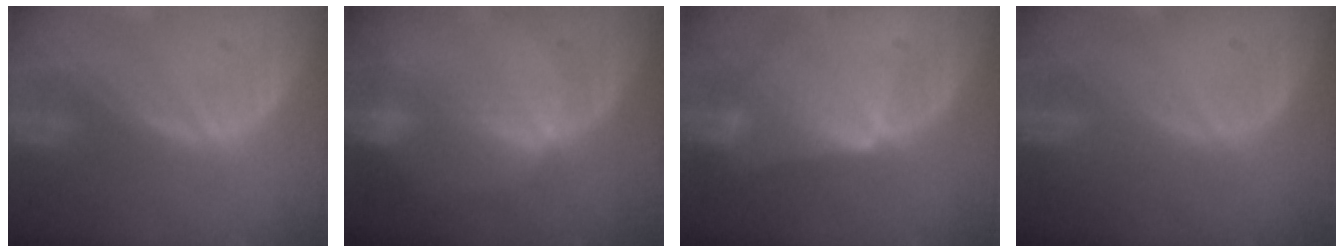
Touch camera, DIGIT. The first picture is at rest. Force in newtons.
{"total": 3.0, "press": 2.8, "slide": 1.1}
{"total": 6.0, "press": 5.8, "slide": 1.7}
{"total": 0.0}